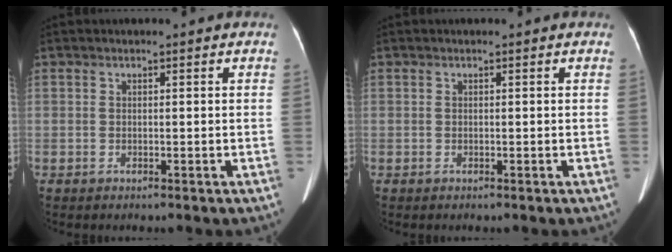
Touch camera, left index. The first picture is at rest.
{"total": 0.0}